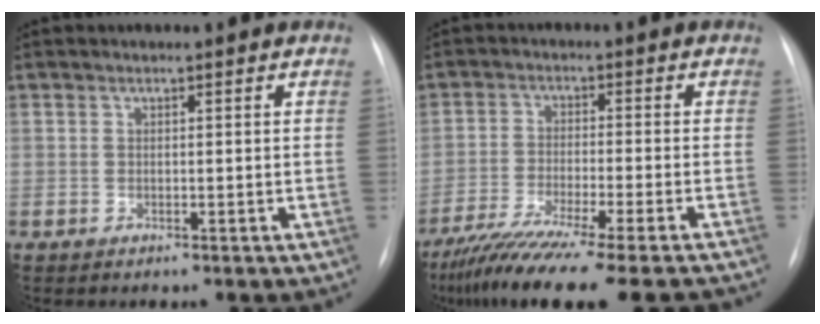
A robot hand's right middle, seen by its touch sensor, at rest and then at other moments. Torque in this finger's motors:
{"motor_torque": [1.20, -0.94, 0.33, 0.11]}